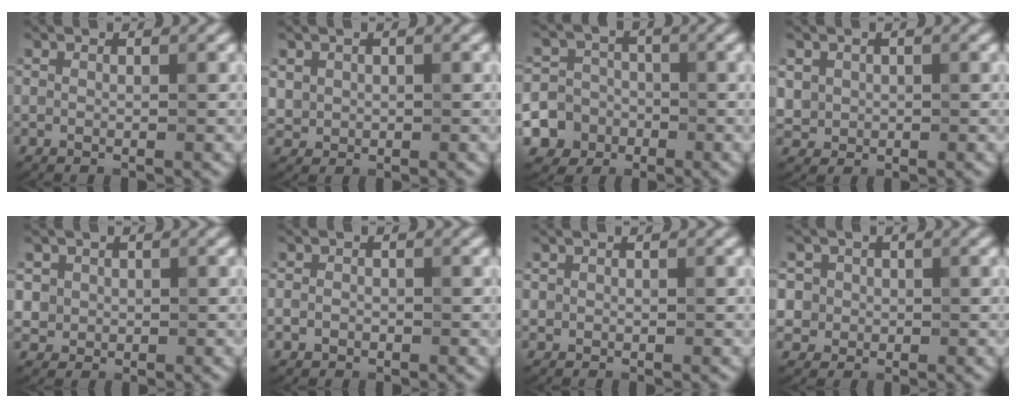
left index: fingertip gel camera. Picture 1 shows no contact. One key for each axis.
{"total": 1.3, "fx": 0.4, "fy": 1.2, "fz": 0.2, "tx": -0.004, "ty": -0.005, "tz": 0.012}
{"total": 7.7, "fx": -3.5, "fy": 6.8, "fz": 1.1, "tx": -0.010, "ty": -0.015, "tz": -0.076}
{"total": 1.8, "fx": 0.4, "fy": 1.7, "fz": 0.3, "tx": -0.003, "ty": -0.006, "tz": 0.013}
{"total": 2.1, "fx": 0.4, "fy": 2.0, "fz": 0.4, "tx": 0.000, "ty": 0.002, "tz": 0.021}
{"total": 1.3, "fx": -0.5, "fy": 1.1, "fz": 0.4, "tx": 0.002, "ty": -0.003, "tz": -0.011}
{"total": 0.7, "fx": 0.0, "fy": 0.7, "fz": 0.0, "tx": 0.007, "ty": -0.002, "tz": -0.002}
{"total": 4.8, "fx": 1.0, "fy": 4.4, "fz": 1.4, "tx": -0.020, "ty": 0.030, "tz": 0.002}